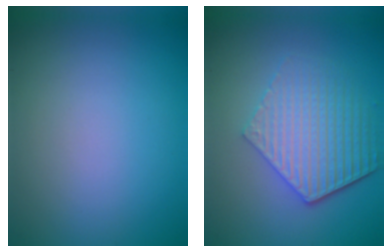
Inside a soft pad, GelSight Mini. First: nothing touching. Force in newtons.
{"total": 5.8, "press": 4.4, "slide": 3.8}